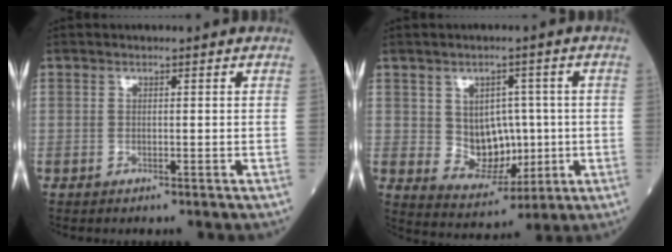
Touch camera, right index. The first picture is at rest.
{"total": 8.1, "force": [0.5, 6.0, 5.4], "torque": [-0.080, 0.008, 0.026]}